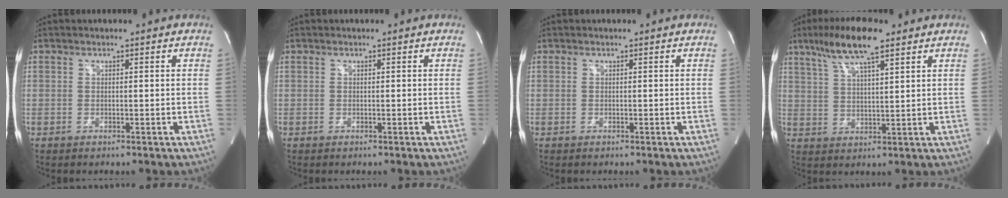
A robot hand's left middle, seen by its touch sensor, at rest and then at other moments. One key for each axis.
{"total": 0.0}
{"total": 0.0}
{"total": 10.0, "fx": 6.7, "fy": 1.4, "fz": 7.3, "tx": -0.143, "ty": 0.016, "tz": 0.120}